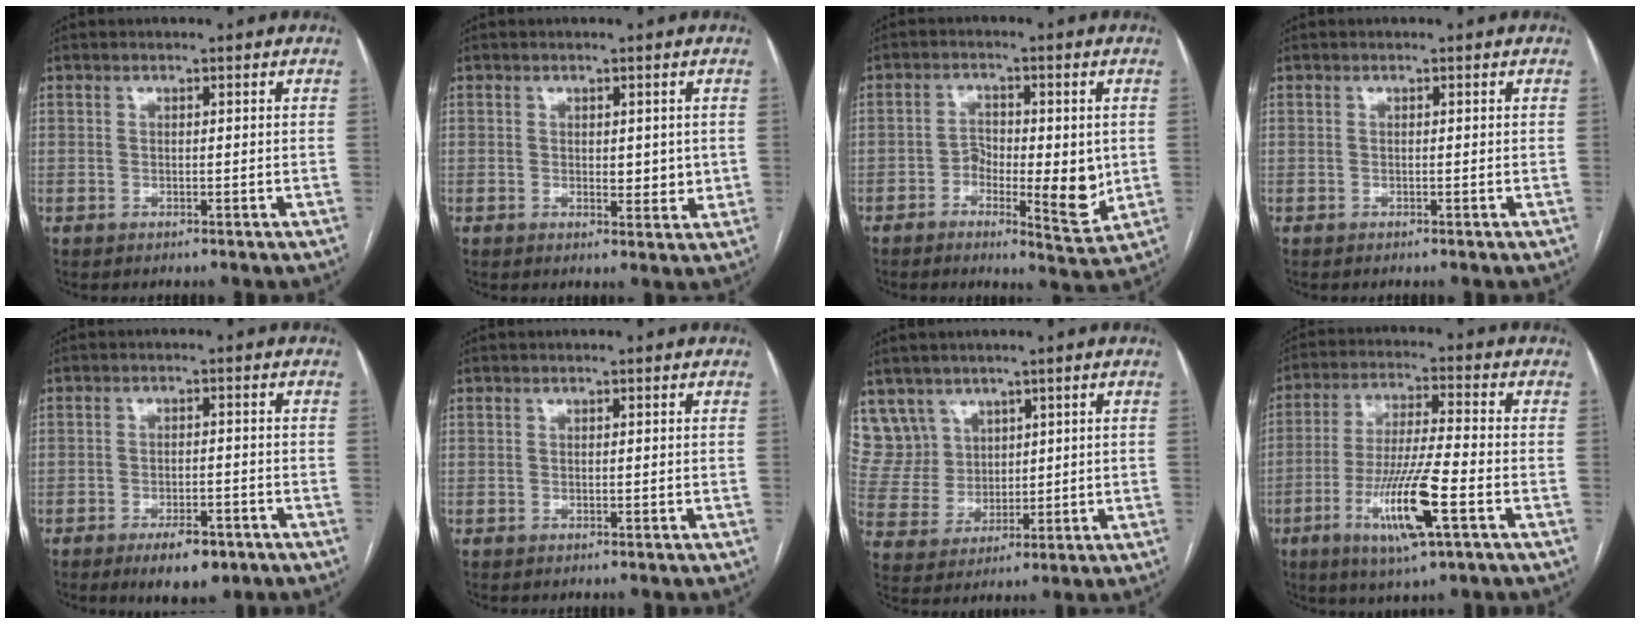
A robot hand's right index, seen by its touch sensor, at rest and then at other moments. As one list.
[{"total": 3.1, "force": [0.6, 1.9, 2.4], "torque": [-0.023, -0.005, 0.012]}, {"total": 8.3, "force": [-1.2, 3.4, 7.5], "torque": [-0.103, -0.004, -0.015]}, {"total": 0.0}, {"total": 6.9, "force": [-4.4, 2.5, 4.7], "torque": [-0.076, -0.004, -0.062]}, {"total": 0.0}, {"total": 8.6, "force": [5.8, 6.3, 0.0], "torque": [-0.004, 0.026, 0.131]}, {"total": 12.5, "force": [-4.7, 0.7, 11.5], "torque": [-0.220, -0.018, -0.083]}]